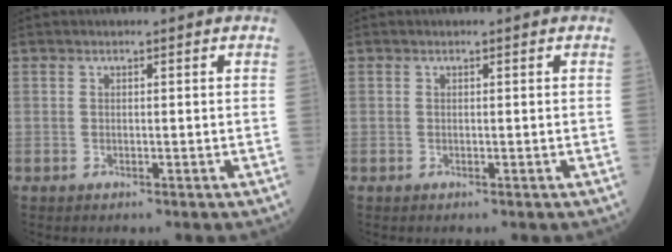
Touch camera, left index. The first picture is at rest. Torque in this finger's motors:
{"motor_torque": [0.25, -0.02, 0.03, 0.01]}